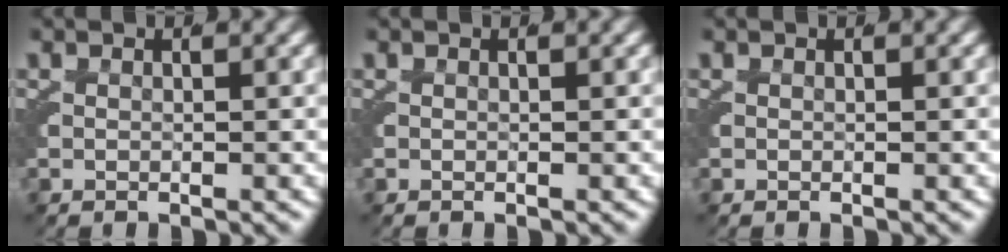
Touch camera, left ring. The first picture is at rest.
{"total": 0.0}
{"total": 0.0}